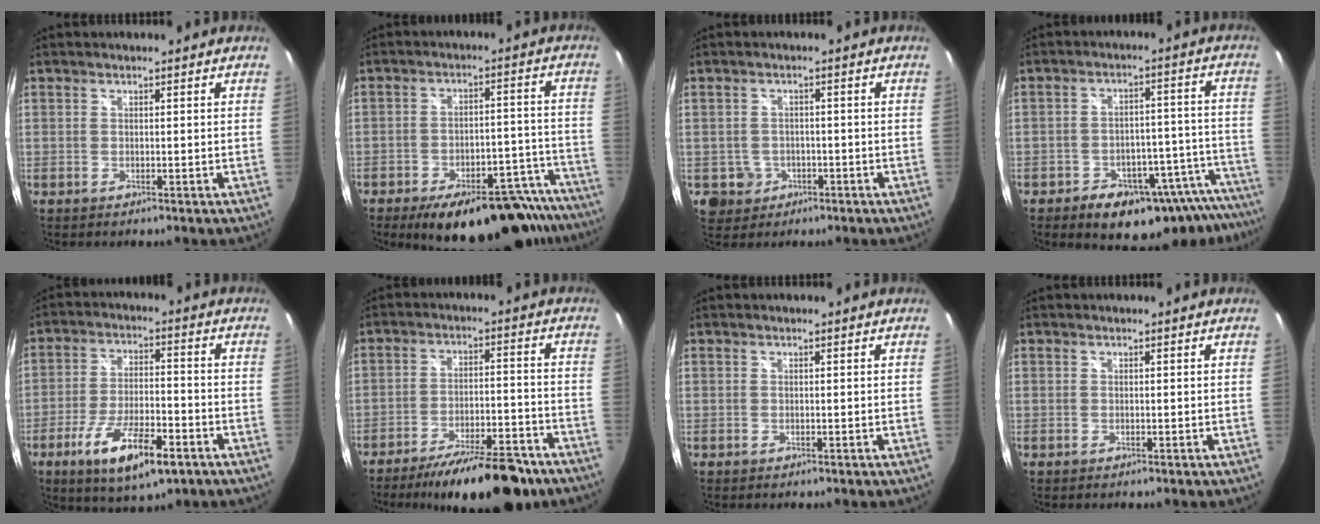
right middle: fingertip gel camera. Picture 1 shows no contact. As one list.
[{"total": 22.8, "force": [-18.7, 7.4, 10.7], "torque": [-0.134, 0.018, -0.224]}, {"total": 4.6, "force": [-1.5, 4.3, 0.8], "torque": [-0.028, 0.005, -0.014]}, {"total": 17.4, "force": [-13.5, 7.7, 7.9], "torque": [-0.100, 0.022, -0.156]}, {"total": 13.5, "force": [-7.3, 4.2, 10.6], "torque": [-0.207, -0.021, -0.120]}, {"total": 17.5, "force": [-14.0, 4.5, 9.5], "torque": [-0.158, -0.015, -0.198]}, {"total": 0.0}, {"total": 0.0}]